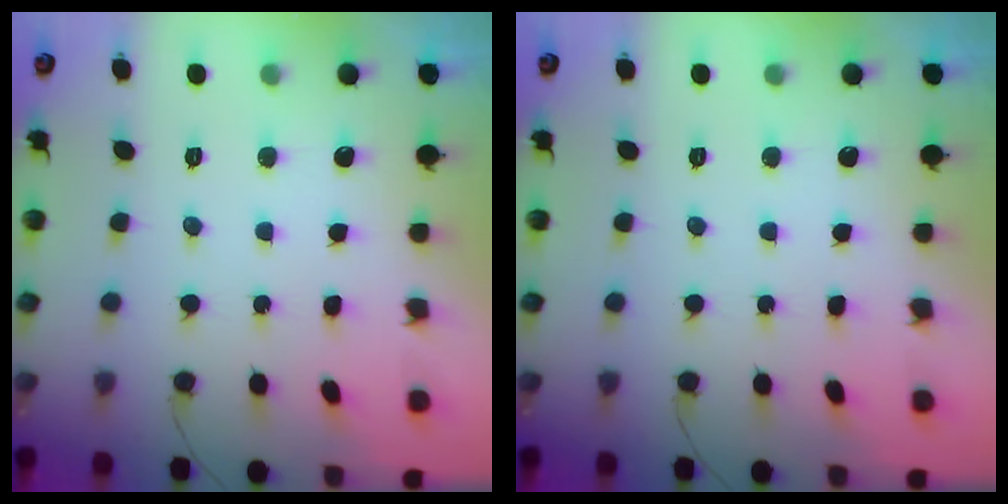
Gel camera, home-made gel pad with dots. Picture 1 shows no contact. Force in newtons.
{"total": 0.0}